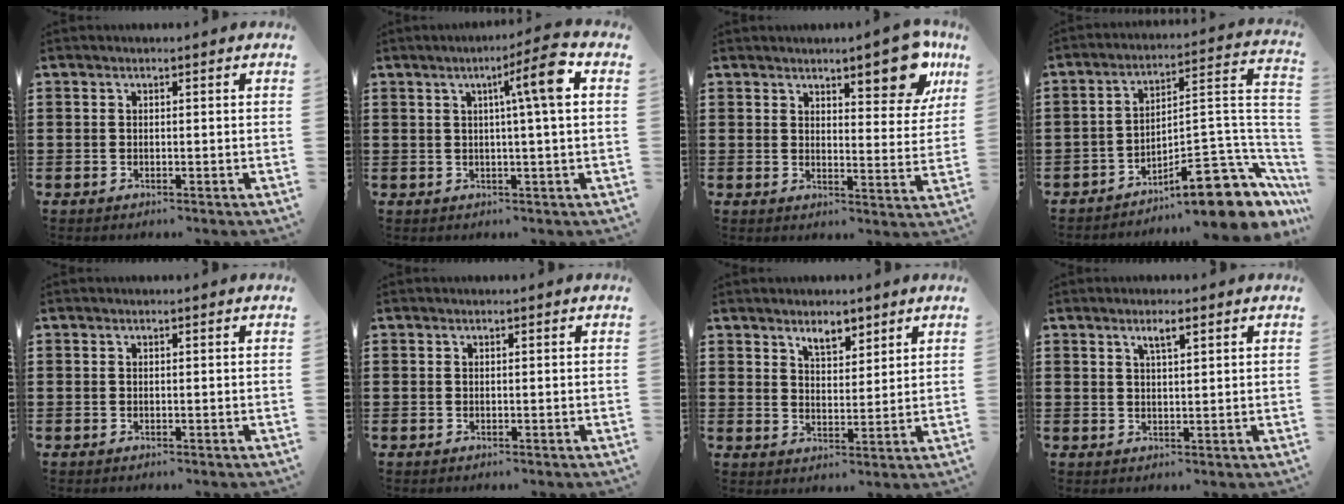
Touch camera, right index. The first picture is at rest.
{"total": 7.4, "force": [1.9, -0.1, 7.1], "torque": [-0.116, -0.007, 0.019]}
{"total": 8.9, "force": [6.3, 2.7, 5.7], "torque": [-0.085, -0.018, 0.106]}
{"total": 12.1, "force": [-8.7, 3.4, 7.7], "torque": [-0.091, 0.022, -0.156]}
{"total": 0.0}
{"total": 0.0}
{"total": 4.2, "force": [3.3, 1.7, 1.9], "torque": [-0.029, -0.001, 0.057]}
{"total": 2.4, "force": [1.3, 0.4, 1.9], "torque": [-0.040, 0.003, 0.020]}